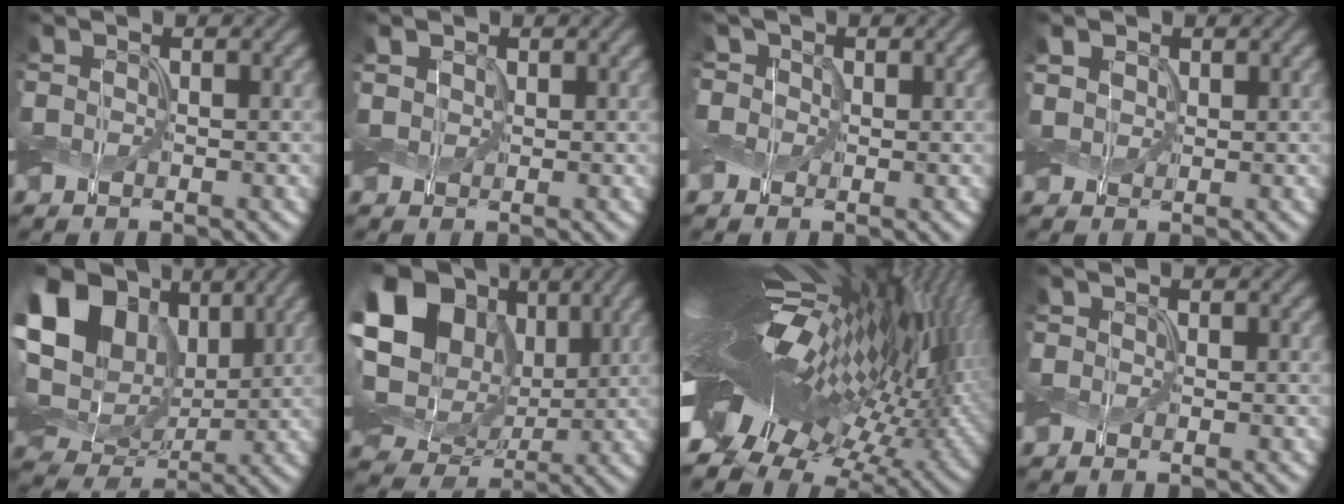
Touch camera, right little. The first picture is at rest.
{"total": 1.0, "force": [0.4, 0.9, 0.4], "torque": [-0.014, 0.001, 0.006]}
{"total": 2.2, "force": [0.8, 1.9, 0.8], "torque": [-0.027, 0.008, 0.009]}
{"total": 1.9, "force": [0.7, 1.5, 0.9], "torque": [-0.029, -0.003, 0.012]}
{"total": 16.8, "force": [5.8, 11.9, 10.3], "torque": [-0.236, 0.046, 0.093]}
{"total": 20.1, "force": [6.4, 15.0, 11.7], "torque": [-0.265, 0.052, 0.092]}
{"total": 19.9, "force": [1.2, 8.3, 18.0], "torque": [-0.308, -0.009, -0.005]}
{"total": 0.0}